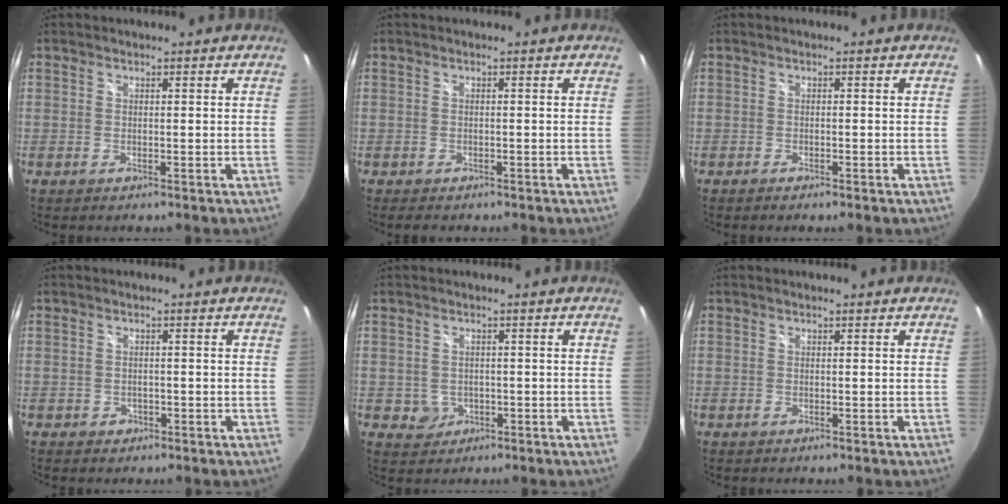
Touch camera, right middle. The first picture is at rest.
{"total": 2.3, "force": [-1.8, 1.0, 0.9], "torque": [-0.020, -0.011, -0.026]}
{"total": 1.2, "force": [-1.0, 0.2, 0.7], "torque": [-0.014, -0.003, -0.017]}
{"total": 1.7, "force": [-0.8, 1.4, 0.4], "torque": [-0.008, -0.001, -0.009]}
{"total": 2.8, "force": [-0.5, 2.7, 0.6], "torque": [-0.015, 0.002, -0.001]}
{"total": 0.0}